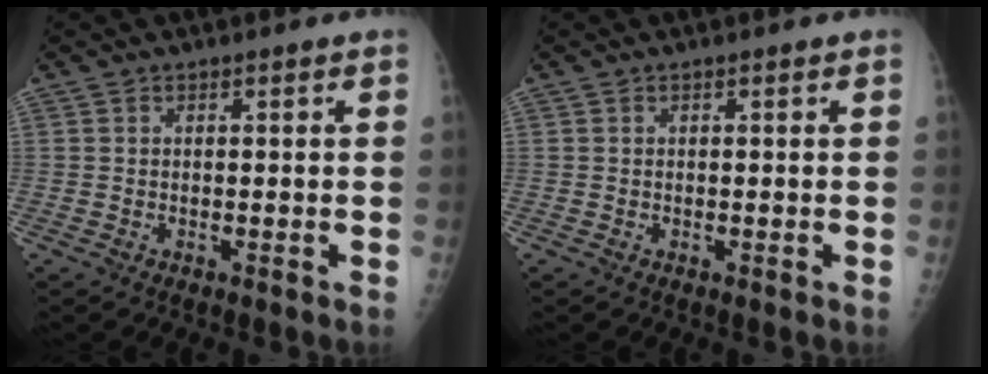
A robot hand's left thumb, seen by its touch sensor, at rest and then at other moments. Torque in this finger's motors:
{"motor_torque": [0.00, 0.00, -0.01, -0.01, 0.00]}